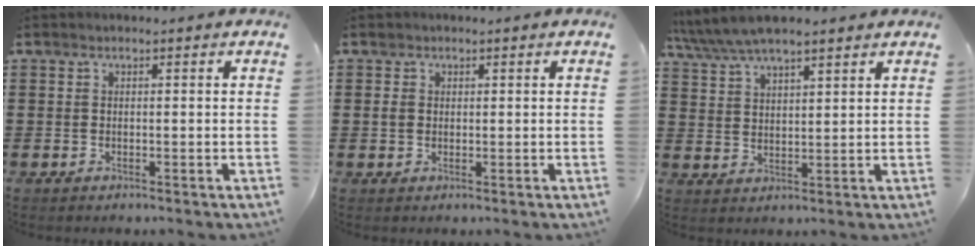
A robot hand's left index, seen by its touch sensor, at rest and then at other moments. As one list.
[{"total": 1.3, "force": [0.3, 1.1, 0.5], "torque": [-0.013, 0.008, 0.005]}, {"total": 5.8, "force": [5.0, 1.4, 2.5], "torque": [-0.064, -0.010, 0.090]}]